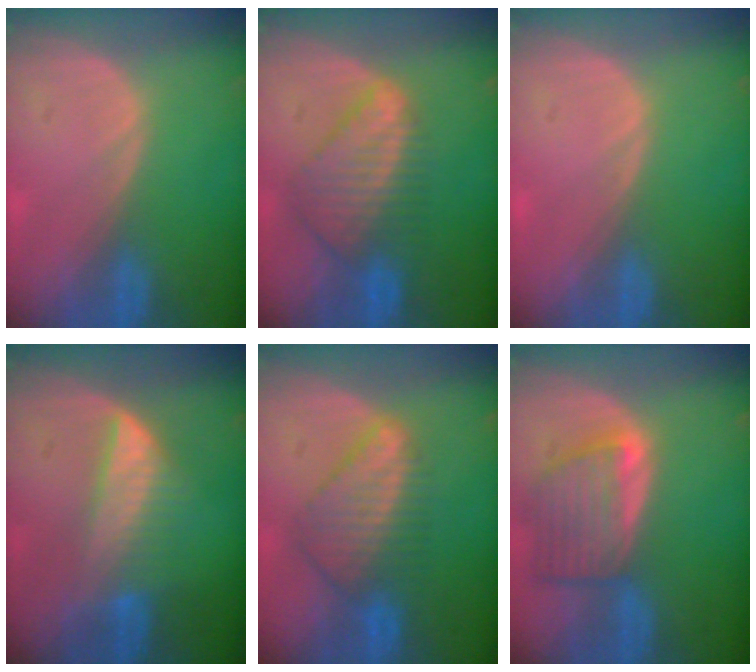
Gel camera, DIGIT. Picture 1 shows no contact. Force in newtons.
{"total": 8.5, "press": 7.4, "slide": 4.2}
{"total": 0.5, "press": 0.1, "slide": 0.5}
{"total": 6.3, "press": 6.2, "slide": 1.0}
{"total": 7.7, "press": 7.0, "slide": 3.2}
{"total": 7.7, "press": 7.0, "slide": 3.2}